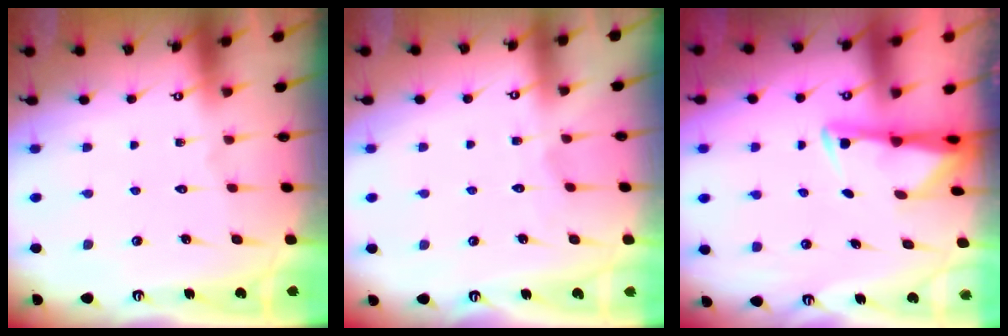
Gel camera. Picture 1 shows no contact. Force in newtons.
{"total": 3.3, "press": 3.3, "slide": 0.4}
{"total": 2.9, "press": 2.9, "slide": 0.6}